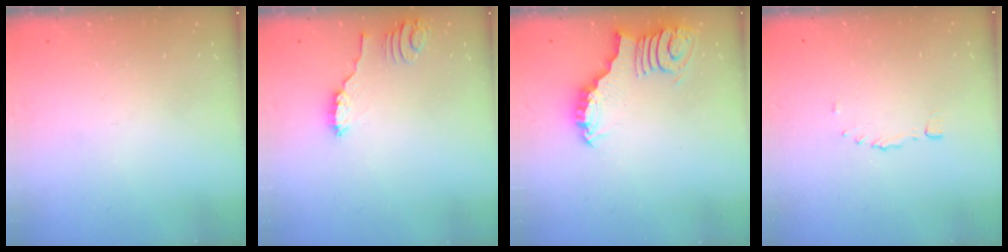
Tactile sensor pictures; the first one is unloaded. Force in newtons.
{"total": 2.3, "press": 2.3, "slide": 0.2}
{"total": 2.9, "press": 2.9, "slide": 0.4}
{"total": 1.7, "press": 1.5, "slide": 0.7}